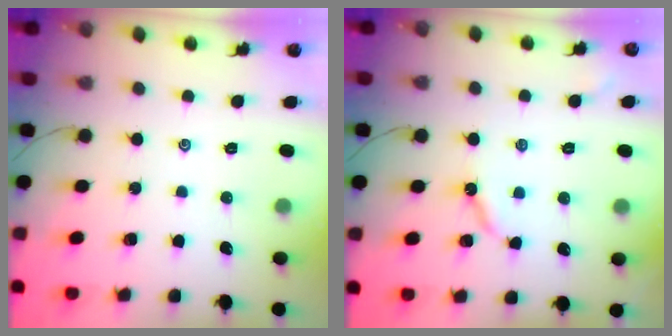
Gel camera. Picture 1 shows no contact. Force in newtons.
{"total": 5.1, "press": 5.1, "slide": 0.4}